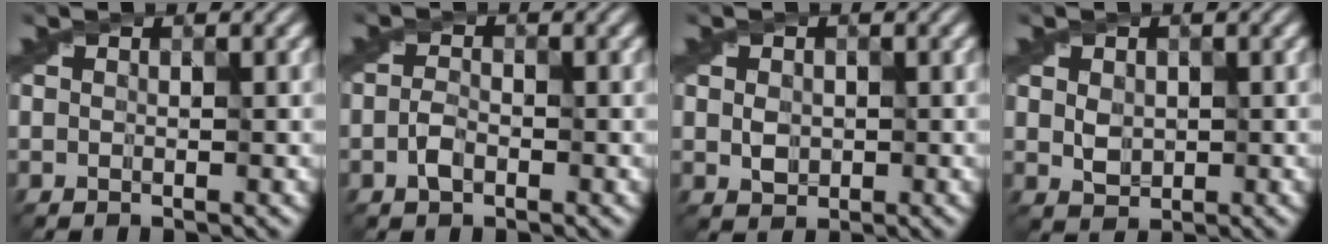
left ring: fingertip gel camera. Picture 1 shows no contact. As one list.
[{"total": 1.5, "force": [-0.7, 0.8, 1.0], "torque": [-0.021, 0.003, -0.017]}, {"total": 1.6, "force": [0.0, 1.4, 0.8], "torque": [-0.016, -0.002, -0.001]}, {"total": 1.9, "force": [0.2, 1.6, 1.0], "torque": [-0.019, -0.001, 0.006]}]